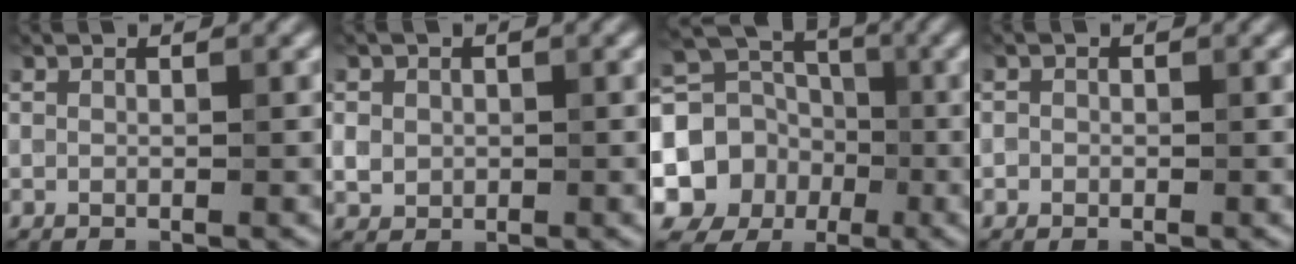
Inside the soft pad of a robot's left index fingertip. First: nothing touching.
{"total": 1.8, "force": [0.2, 1.7, 0.6], "torque": [-0.009, -0.004, 0.009]}
{"total": 12.8, "force": [-2.7, 11.7, 4.2], "torque": [-0.113, -0.006, -0.068]}
{"total": 0.7, "force": [-0.2, 0.6, 0.0], "torque": [0.004, -0.005, -0.004]}